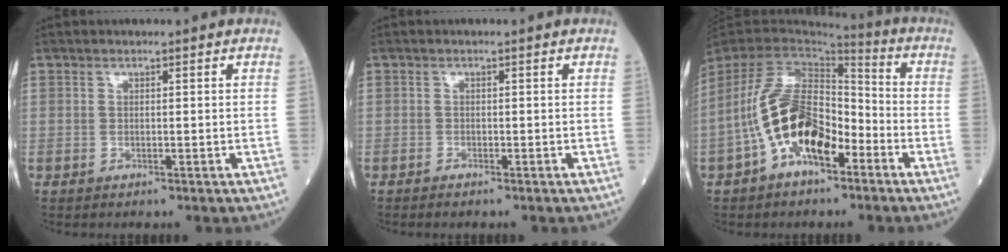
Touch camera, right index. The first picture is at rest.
{"total": 0.7, "force": [-0.7, 0.0, 0.2], "torque": [-0.006, -0.001, -0.011]}
{"total": 13.4, "force": [-5.3, 6.4, 10.5], "torque": [-0.224, 0.018, -0.096]}